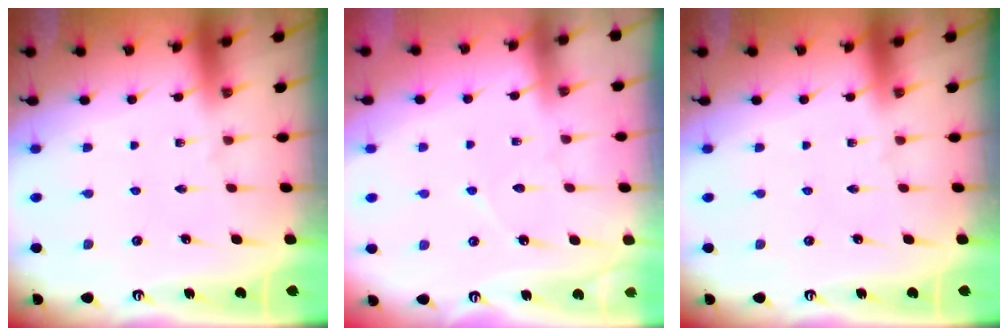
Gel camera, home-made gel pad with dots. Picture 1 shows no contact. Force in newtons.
{"total": 3.4, "press": 3.3, "slide": 0.4}
{"total": 0.0}